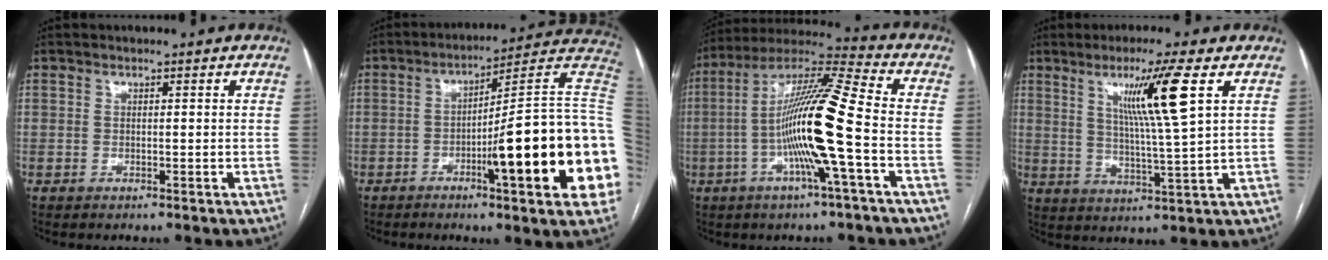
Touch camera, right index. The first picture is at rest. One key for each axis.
{"total": 22.5, "fx": -4.9, "fy": 0.9, "fz": 22.0, "tx": -0.205, "ty": 0.013, "tz": -0.070}
{"total": 16.0, "fx": -3.2, "fy": -0.4, "fz": 15.6, "tx": -0.292, "ty": 0.006, "tz": -0.071}
{"total": 10.0, "fx": 4.0, "fy": -1.6, "fz": 9.0, "tx": -0.157, "ty": -0.008, "tz": 0.074}